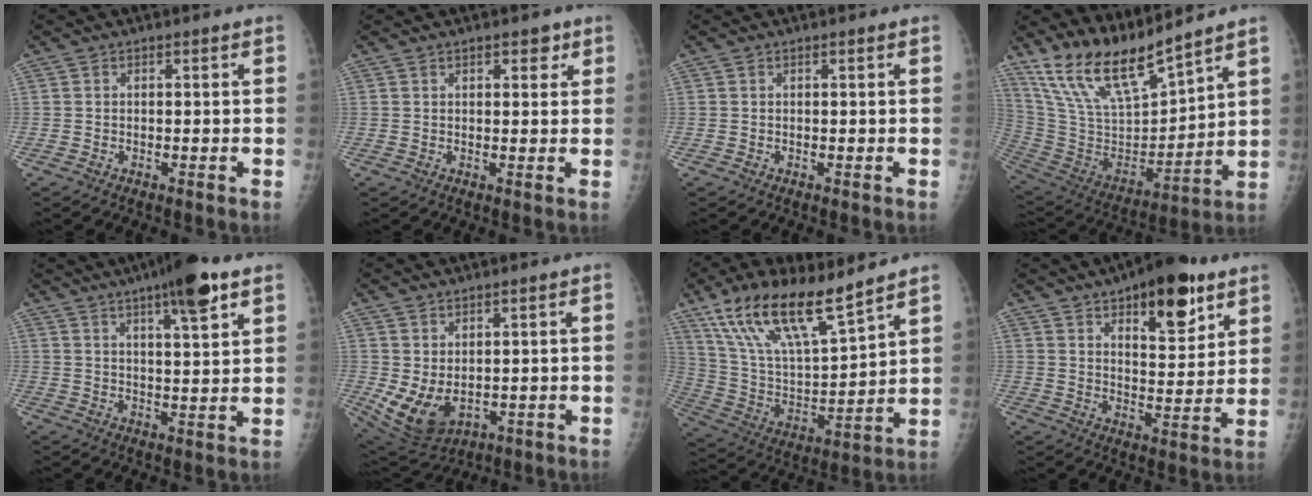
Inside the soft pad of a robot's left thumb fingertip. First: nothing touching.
{"total": 2.9, "force": [1.7, 1.5, 1.7], "torque": [-0.006, -0.006, 0.023]}
{"total": 0.0}
{"total": 17.3, "force": [14.5, 3.7, 8.7], "torque": [-0.139, -0.081, 0.293]}
{"total": 11.3, "force": [6.9, 2.1, 8.8], "torque": [-0.126, -0.024, 0.102]}
{"total": 8.4, "force": [0.2, 5.2, 6.6], "torque": [-0.115, -0.012, 0.030]}
{"total": 19.7, "force": [13.9, 5.2, 13.0], "torque": [-0.222, -0.055, 0.268]}
{"total": 15.9, "force": [9.2, 6.4, 11.3], "torque": [-0.123, -0.046, 0.137]}